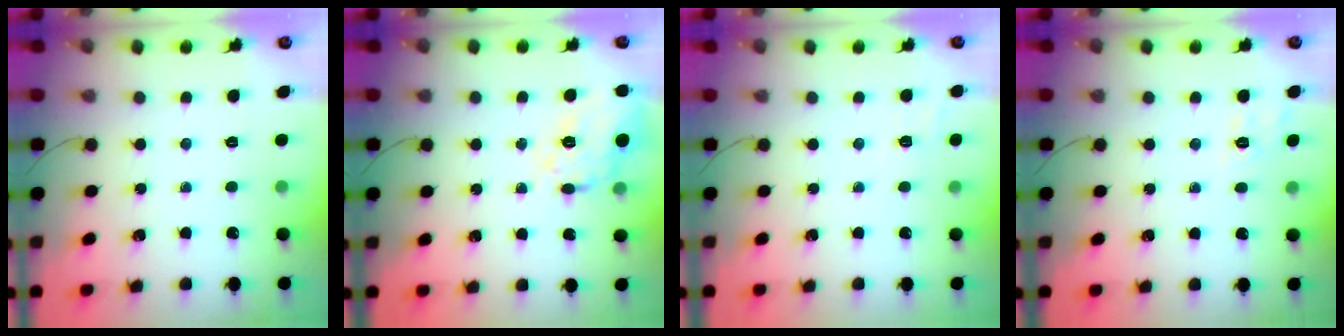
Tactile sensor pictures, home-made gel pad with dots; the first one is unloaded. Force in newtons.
{"total": 17.6, "press": 17.6, "slide": 0.4}
{"total": 5.7, "press": 5.3, "slide": 2.1}
{"total": 4.8, "press": 4.3, "slide": 2.2}